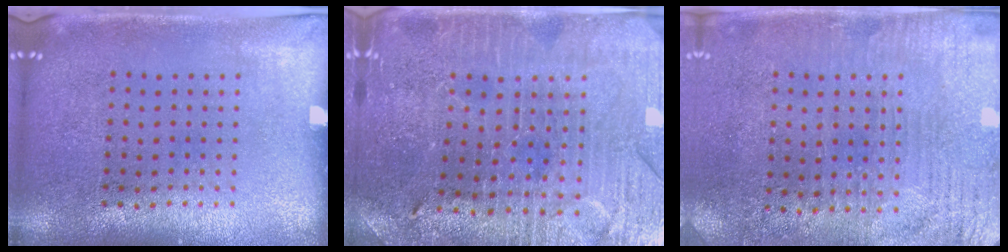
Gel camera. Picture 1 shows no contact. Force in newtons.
{"total": 3.3, "press": 3.3, "slide": 0.6}
{"total": 3.3, "press": 3.1, "slide": 1.2}